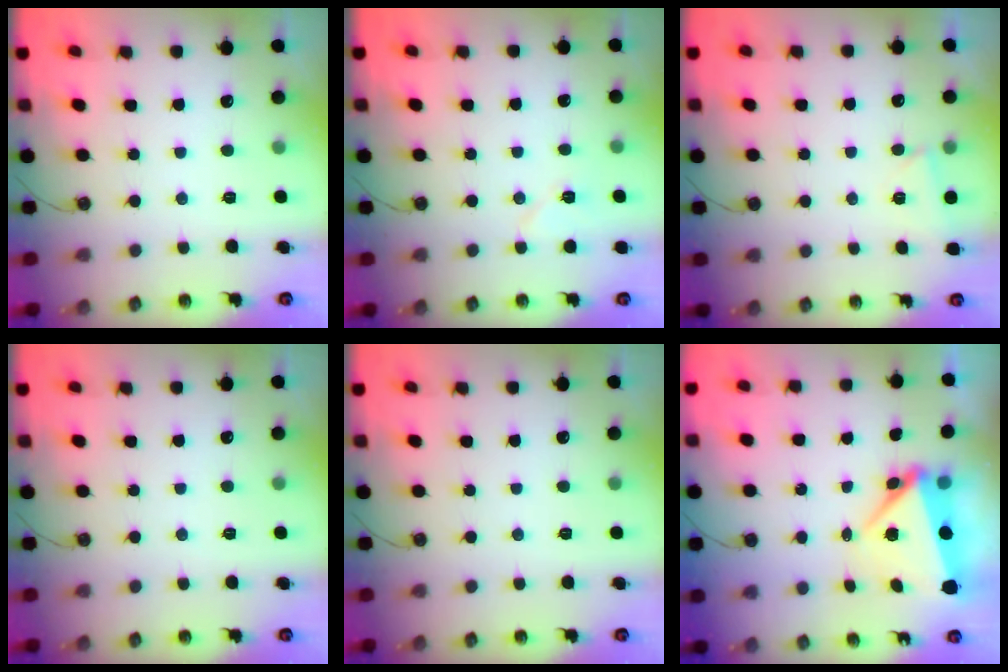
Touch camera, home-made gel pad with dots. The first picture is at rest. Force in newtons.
{"total": 7.4, "press": 6.0, "slide": 4.2}
{"total": 2.7, "press": 2.4, "slide": 1.2}
{"total": 0.0}
{"total": 0.0}
{"total": 7.1, "press": 7.1, "slide": 0.3}